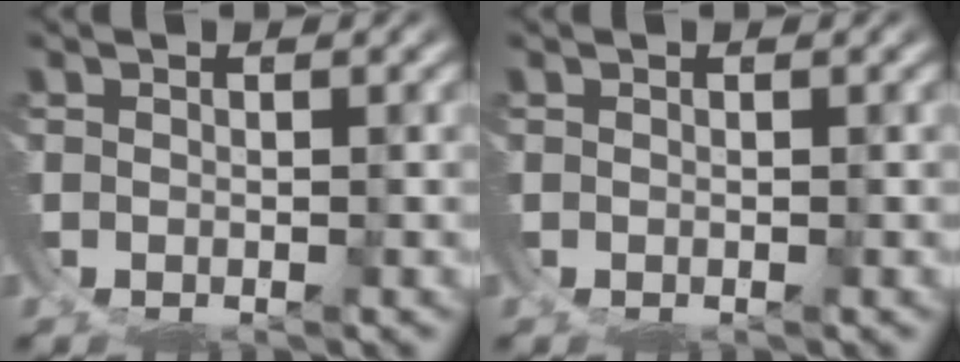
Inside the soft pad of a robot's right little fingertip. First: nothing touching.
{"total": 0.0}